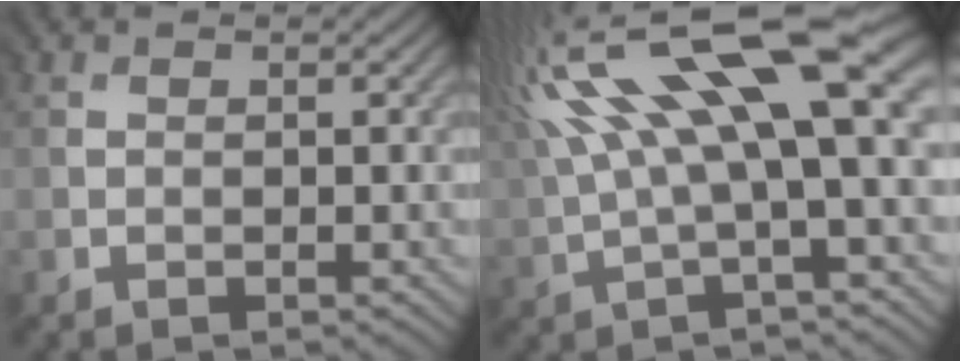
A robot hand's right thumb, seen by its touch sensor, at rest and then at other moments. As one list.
[{"total": 15.6, "force": [5.3, 4.1, 14.1], "torque": [-0.284, 0.014, 0.099]}]